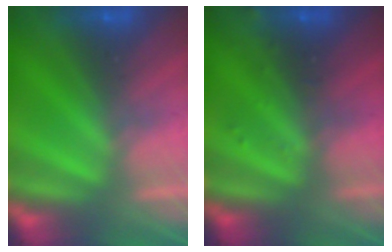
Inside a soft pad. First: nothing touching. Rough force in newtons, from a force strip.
{"total": 2.9}